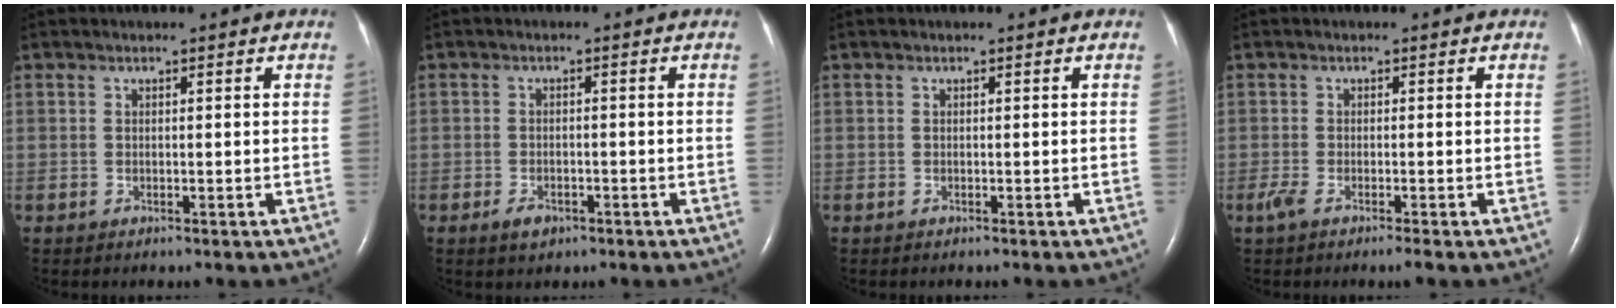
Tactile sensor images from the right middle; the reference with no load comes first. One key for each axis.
{"total": 2.4, "fx": -1.5, "fy": 1.4, "fz": 1.3, "tx": -0.023, "ty": 0.002, "tz": -0.018}
{"total": 0.0}
{"total": 2.2, "fx": -1.5, "fy": 0.1, "fz": 1.7, "tx": -0.043, "ty": -0.007, "tz": -0.034}